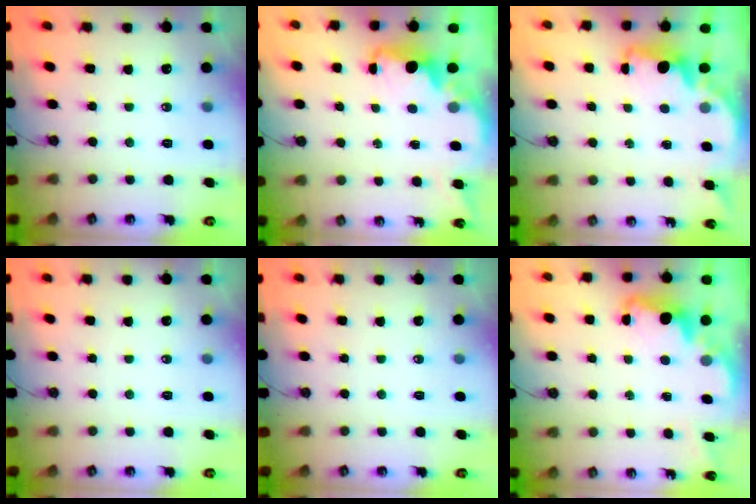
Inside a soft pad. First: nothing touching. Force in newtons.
{"total": 2.3, "press": 2.2, "slide": 0.8}
{"total": 2.0, "press": 1.8, "slide": 0.8}
{"total": 0.0}
{"total": 0.0}
{"total": 2.4, "press": 2.3, "slide": 0.5}